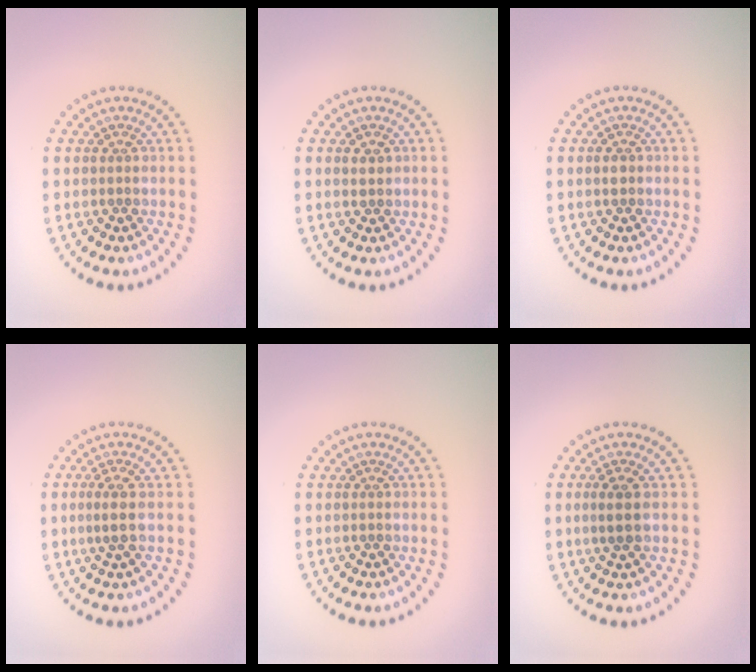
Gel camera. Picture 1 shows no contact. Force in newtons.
{"total": 1.1, "press": 1.0, "slide": 0.5}
{"total": 0.6, "press": 0.6, "slide": 0.2}
{"total": 1.8, "press": 1.2, "slide": 1.2}
{"total": 0.0}
{"total": 1.7, "press": 1.5, "slide": 0.8}